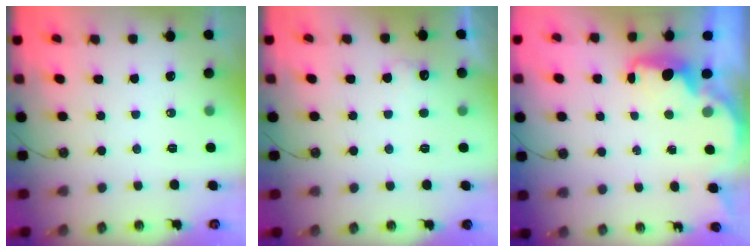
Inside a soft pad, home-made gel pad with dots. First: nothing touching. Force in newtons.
{"total": 5.0, "press": 4.8, "slide": 1.1}
{"total": 2.4, "press": 2.3, "slide": 0.8}